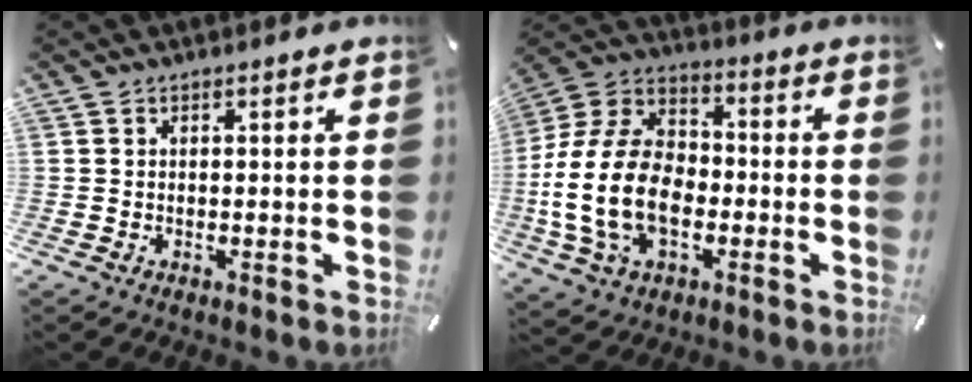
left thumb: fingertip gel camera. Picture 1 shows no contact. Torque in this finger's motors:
{"motor_torque": [0.13, 2.67, 0.93, -0.04, 0.94]}